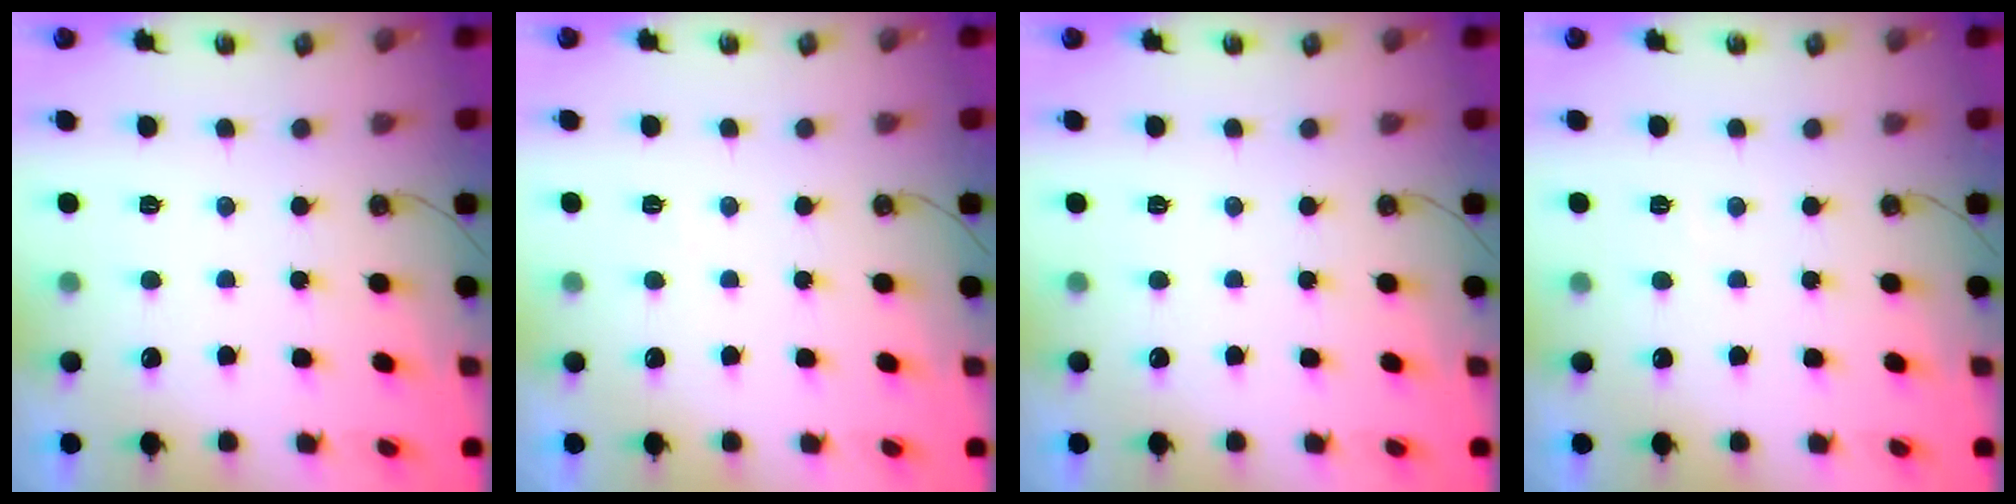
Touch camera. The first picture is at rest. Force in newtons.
{"total": 4.2, "press": 4.1, "slide": 0.6}
{"total": 0.0}
{"total": 2.9, "press": 2.9, "slide": 0.5}